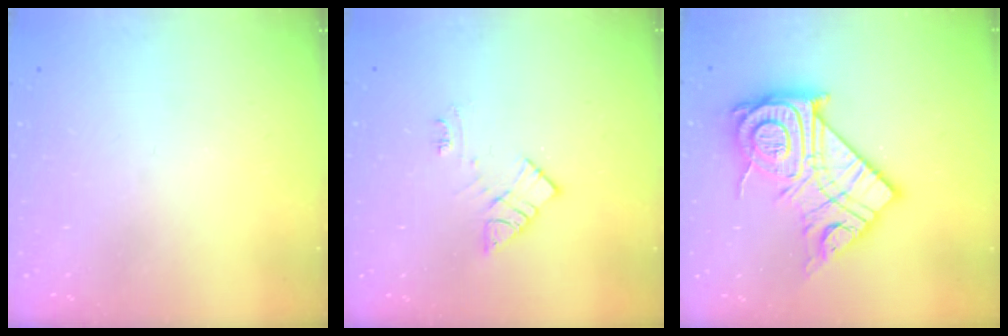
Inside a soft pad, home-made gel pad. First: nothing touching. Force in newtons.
{"total": 9.3, "press": 9.3, "slide": 0.5}
{"total": 24.5, "press": 24.4, "slide": 2.2}